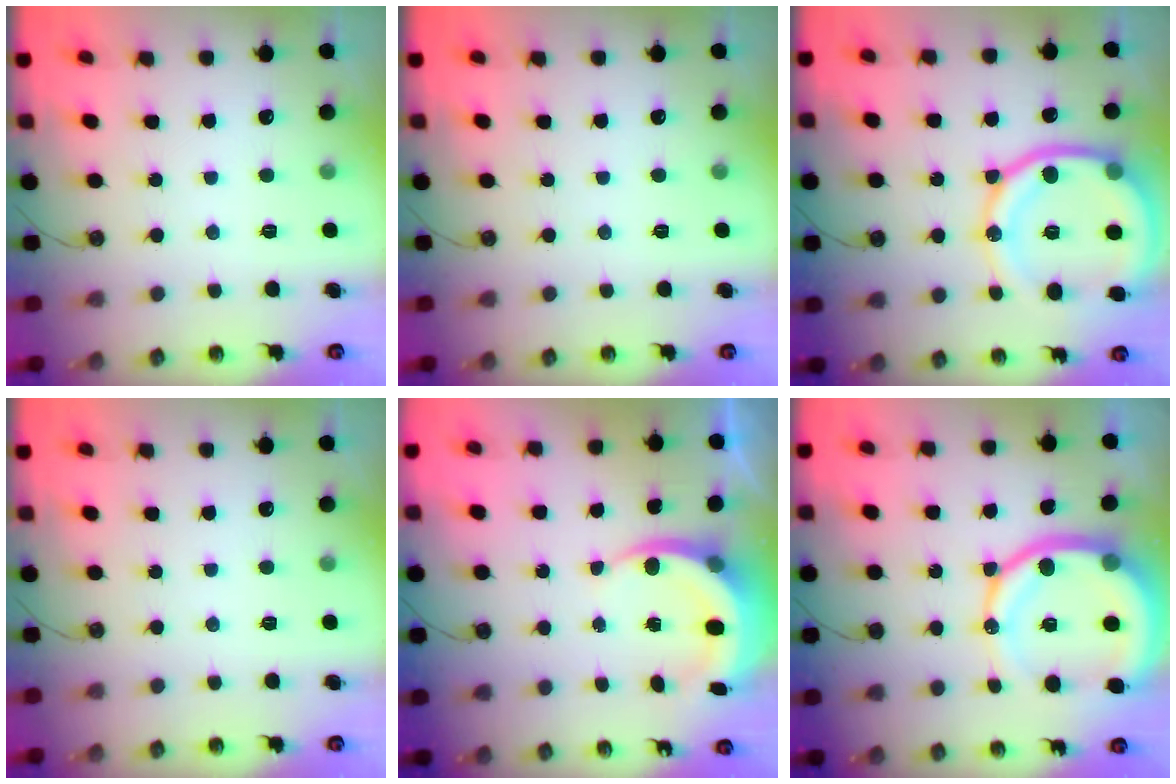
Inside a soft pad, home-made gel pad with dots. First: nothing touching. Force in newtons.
{"total": 0.0}
{"total": 19.2, "press": 19.1, "slide": 1.9}
{"total": 0.0}
{"total": 6.3, "press": 6.2, "slide": 0.6}
{"total": 18.9, "press": 18.8, "slide": 2.1}